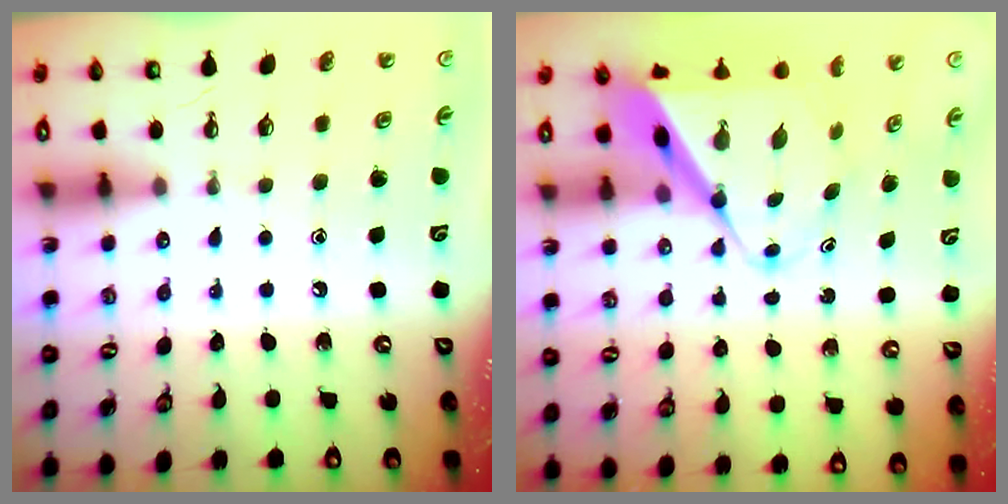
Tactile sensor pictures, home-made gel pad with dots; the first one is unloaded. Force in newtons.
{"total": 11.5, "press": 11.5, "slide": 0.7}